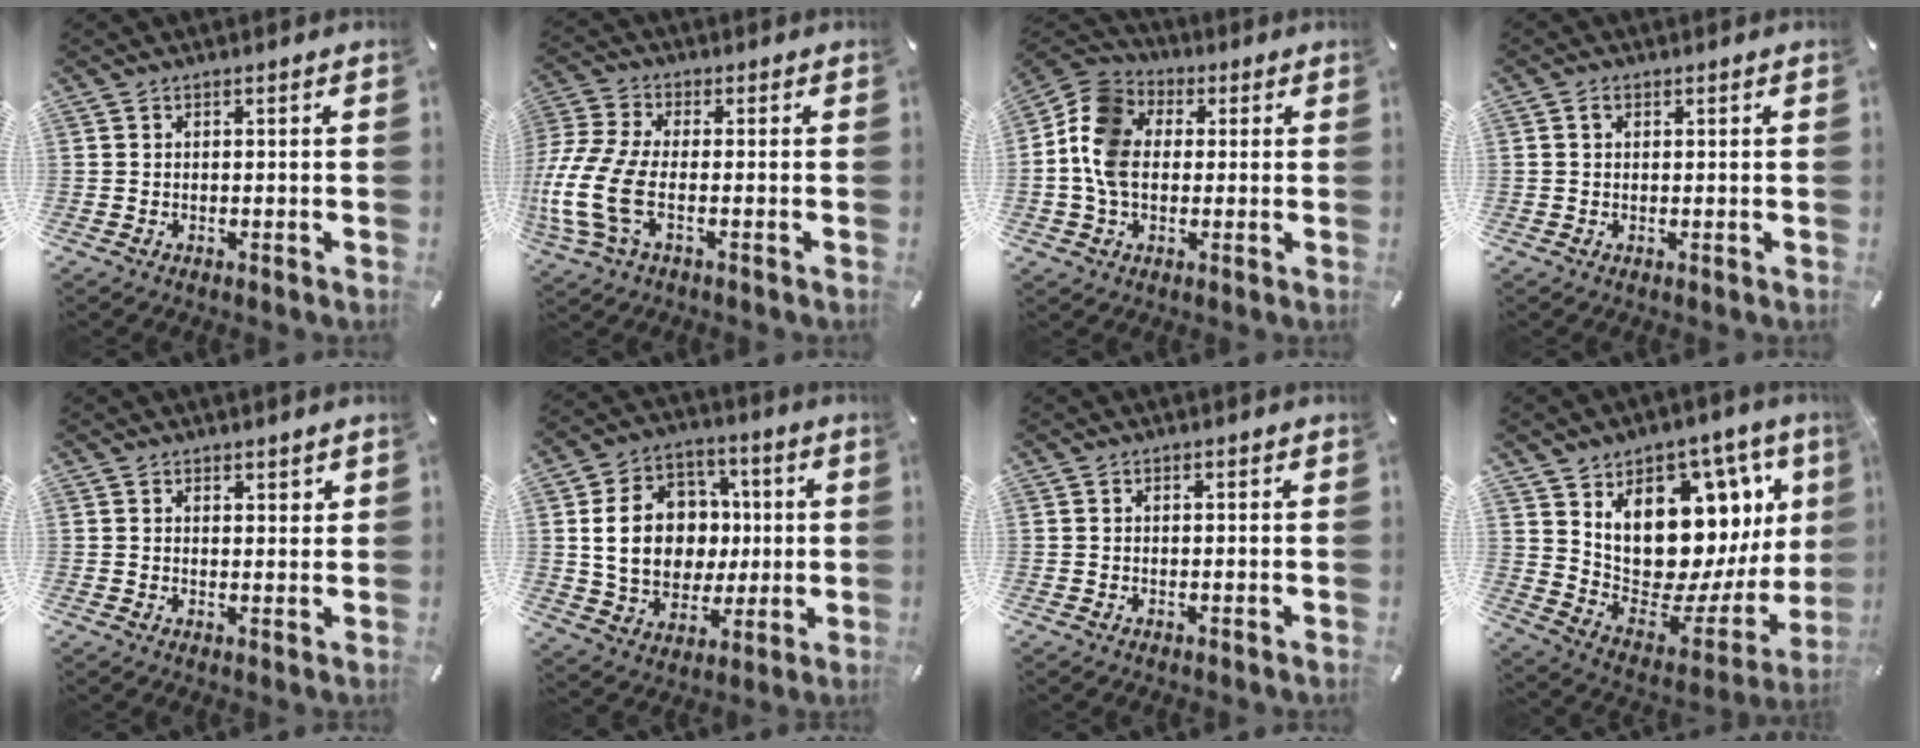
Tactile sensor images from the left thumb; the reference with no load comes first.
{"total": 12.6, "force": [-2.9, 6.7, 10.3], "torque": [-0.236, -0.007, -0.052]}
{"total": 11.2, "force": [-0.1, 9.1, 6.5], "torque": [-0.163, 0.023, -0.003]}
{"total": 1.3, "force": [0.4, 1.0, 0.8], "torque": [-0.016, 0.006, 0.006]}
{"total": 1.8, "force": [1.4, 1.1, 0.3], "torque": [0.001, -0.003, 0.025]}
{"total": 16.6, "force": [1.2, 14.1, 8.7], "torque": [-0.158, 0.010, 0.032]}
{"total": 0.6, "force": [0.1, 0.4, 0.4], "torque": [-0.009, 0.002, 0.000]}
{"total": 18.7, "force": [6.4, 12.3, 12.6], "torque": [-0.193, -0.088, 0.125]}